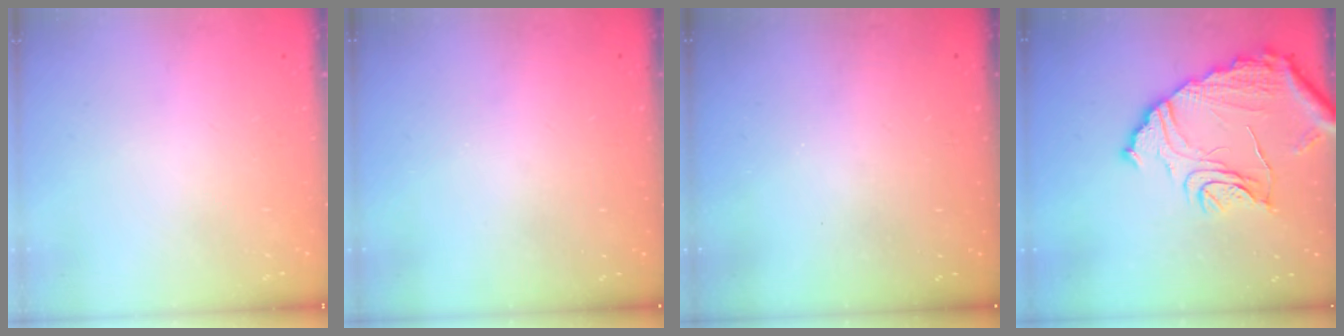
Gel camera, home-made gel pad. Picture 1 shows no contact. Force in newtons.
{"total": 2.9, "press": 2.8, "slide": 0.9}
{"total": 3.1, "press": 3.1, "slide": 0.1}
{"total": 16.7, "press": 16.6, "slide": 1.3}